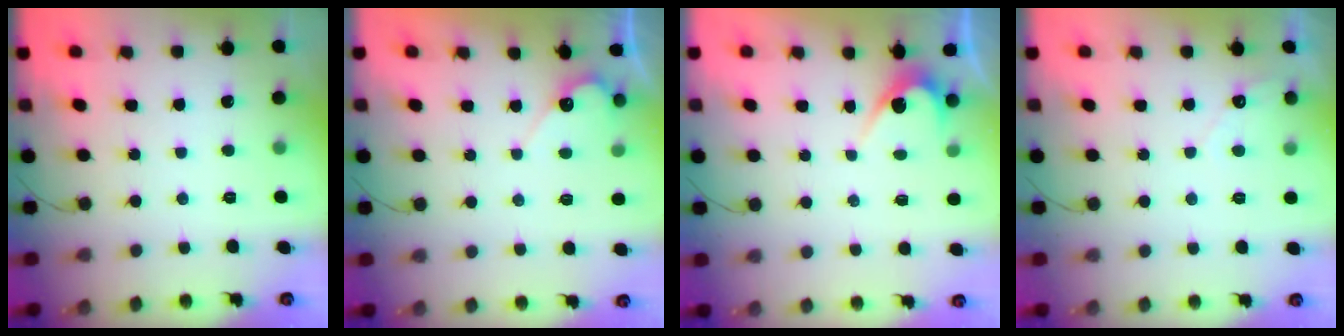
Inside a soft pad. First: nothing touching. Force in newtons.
{"total": 5.1, "press": 5.1, "slide": 0.4}
{"total": 3.0, "press": 3.0, "slide": 0.2}
{"total": 2.5, "press": 2.5, "slide": 0.1}